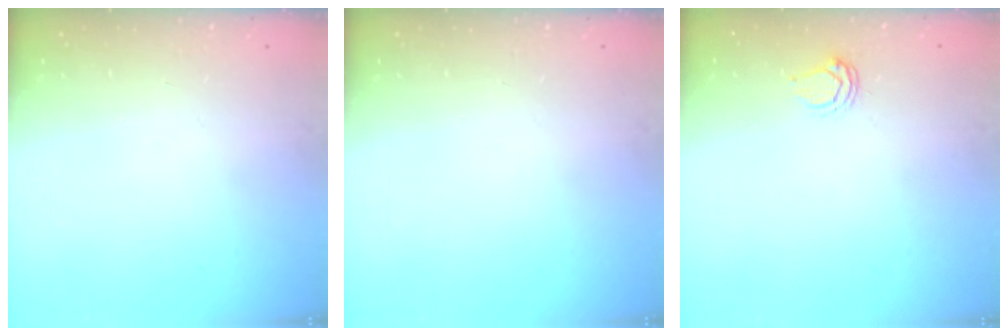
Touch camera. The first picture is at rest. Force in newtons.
{"total": 0.0}
{"total": 3.7, "press": 3.7, "slide": 0.5}